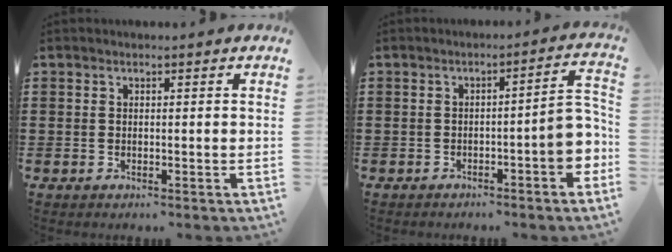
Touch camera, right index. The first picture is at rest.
{"total": 6.3, "force": [-2.0, 1.2, 5.9], "torque": [-0.077, -0.004, -0.037]}